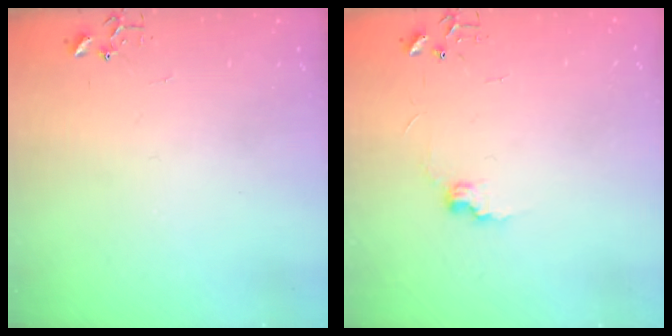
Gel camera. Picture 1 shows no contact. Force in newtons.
{"total": 7.9, "press": 7.9, "slide": 0.7}